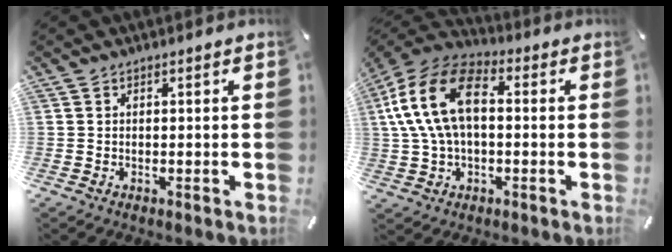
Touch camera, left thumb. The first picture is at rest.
{"total": 16.5, "force": [1.7, 10.4, 12.7], "torque": [-0.279, 0.012, 0.028]}